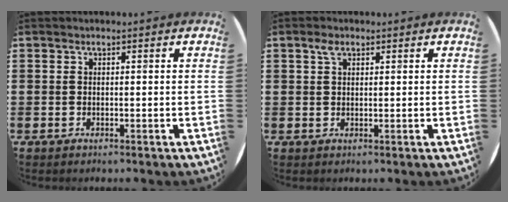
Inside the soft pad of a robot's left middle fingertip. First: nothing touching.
{"total": 1.8, "force": [1.1, 1.0, 1.0], "torque": [-0.013, 0.003, 0.019]}